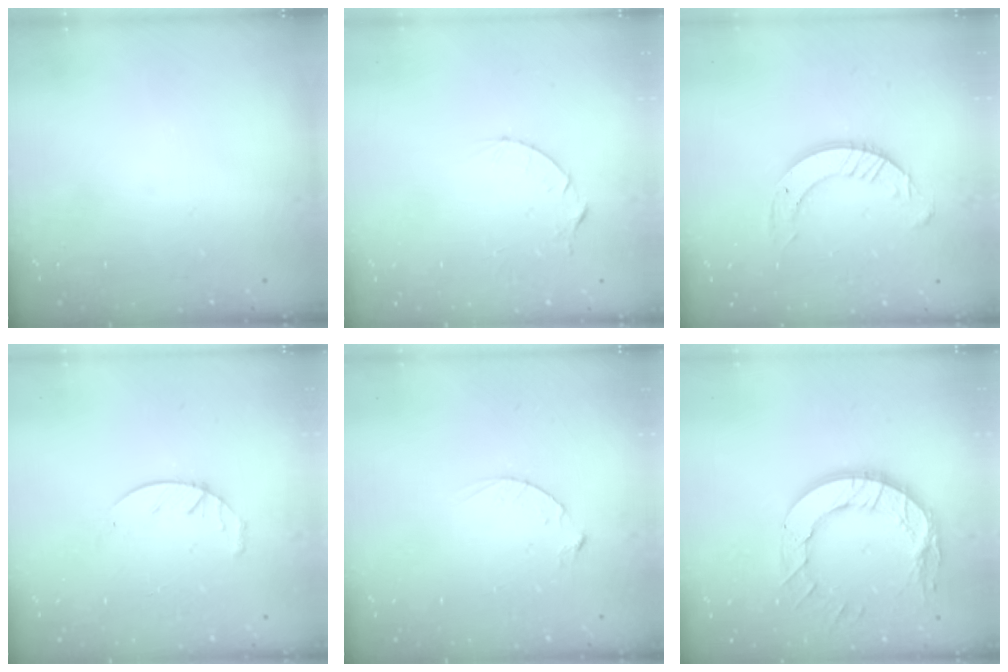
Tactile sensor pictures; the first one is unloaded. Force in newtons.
{"total": 4.3, "press": 4.2, "slide": 0.4}
{"total": 10.1, "press": 10.0, "slide": 1.0}
{"total": 3.9, "press": 3.9, "slide": 0.5}
{"total": 2.8, "press": 2.8, "slide": 0.4}
{"total": 14.5, "press": 14.4, "slide": 1.2}